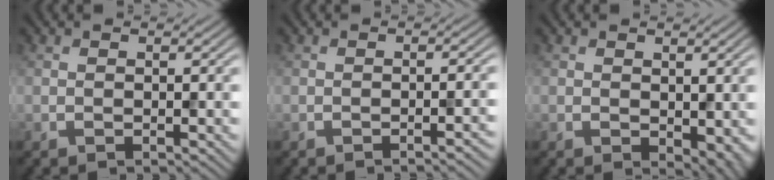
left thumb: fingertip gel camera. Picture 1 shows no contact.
{"total": 2.4, "force": [-1.4, 0.5, 1.9], "torque": [-0.016, 0.008, -0.027]}
{"total": 2.8, "force": [0.0, 1.7, 2.1], "torque": [-0.034, -0.008, 0.008]}